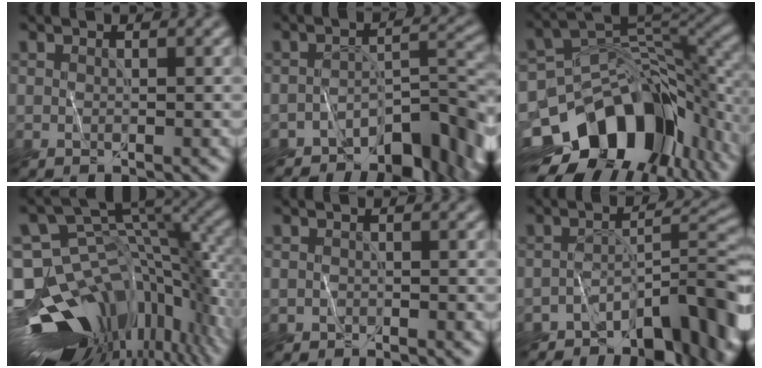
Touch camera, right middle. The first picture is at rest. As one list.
[{"total": 8.0, "force": [-5.9, 3.2, 4.3], "torque": [-0.046, 0.002, -0.093]}, {"total": 15.3, "force": [-7.6, 9.5, 9.2], "torque": [-0.161, 0.008, -0.114]}, {"total": 15.7, "force": [-6.1, 8.7, 11.6], "torque": [-0.209, 0.009, -0.084]}, {"total": 0.7, "force": [-0.7, 0.1, -0.2], "torque": [0.005, 0.001, -0.011]}, {"total": 10.3, "force": [-6.9, 3.8, 6.6], "torque": [-0.074, 0.006, -0.110]}]